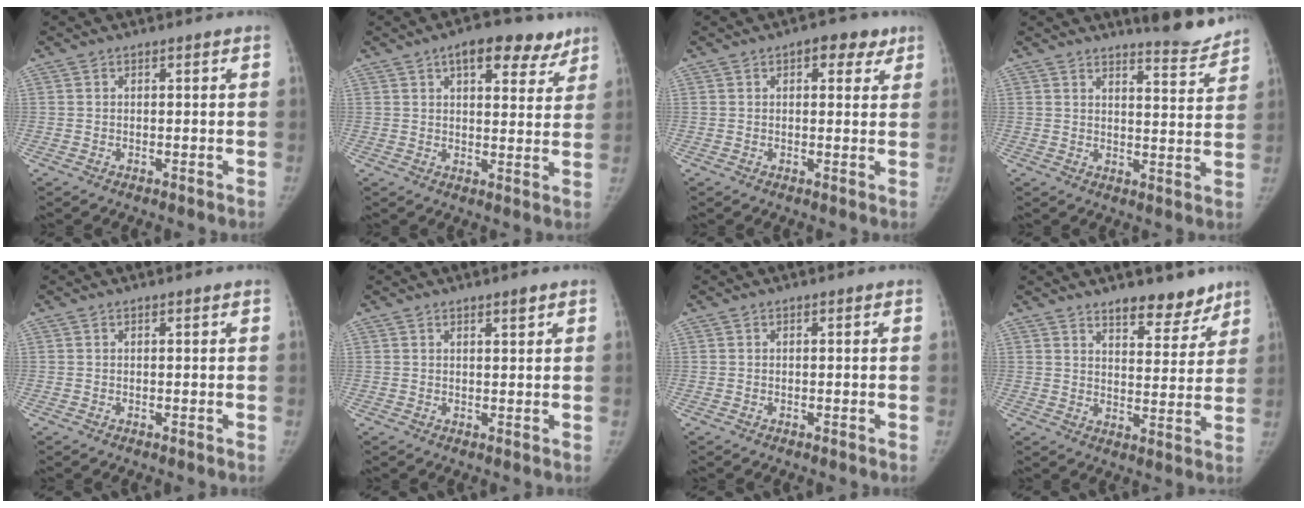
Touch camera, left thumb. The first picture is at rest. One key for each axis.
{"total": 11.1, "fx": 6.7, "fy": 5.3, "fz": 7.2, "tx": -0.062, "ty": -0.019, "tz": 0.091}
{"total": 5.4, "fx": 2.8, "fy": 3.0, "fz": 3.5, "tx": -0.016, "ty": -0.005, "tz": 0.029}
{"total": 7.2, "fx": 6.9, "fy": 0.7, "fz": 1.9, "tx": -0.013, "ty": -0.065, "tz": 0.092}
{"total": 0.0}
{"total": 1.6, "fx": 1.2, "fy": 0.3, "fz": 1.1, "tx": -0.013, "ty": -0.008, "tz": 0.020}
{"total": 0.0}
{"total": 9.4, "fx": 7.3, "fy": 3.9, "fz": 4.5, "tx": -0.026, "ty": -0.049, "tz": 0.108}